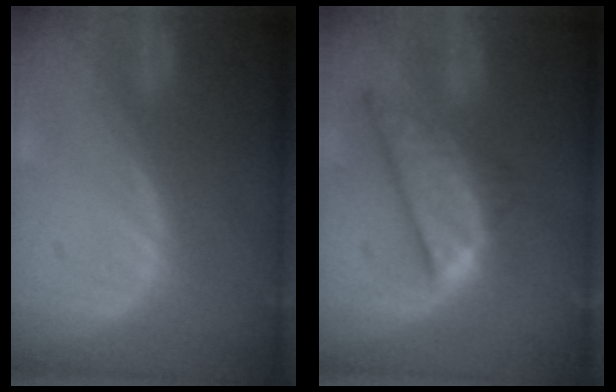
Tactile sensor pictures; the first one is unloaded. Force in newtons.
{"total": 8.6, "press": 7.3, "slide": 4.5}